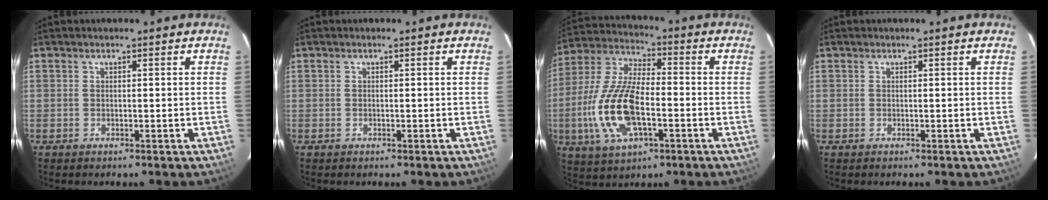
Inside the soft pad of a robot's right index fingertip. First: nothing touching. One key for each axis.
{"total": 0.0}
{"total": 16.5, "fx": -4.3, "fy": 7.0, "fz": 14.4, "tx": -0.315, "ty": -0.003, "tz": -0.081}
{"total": 0.0}